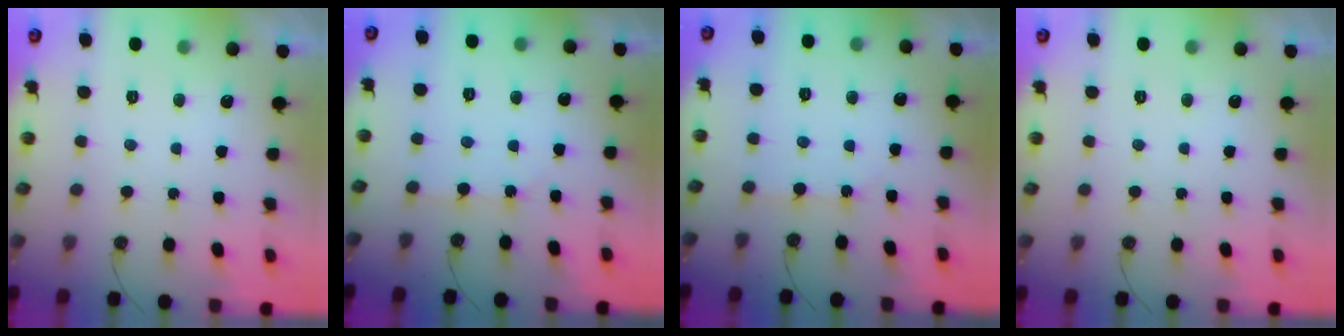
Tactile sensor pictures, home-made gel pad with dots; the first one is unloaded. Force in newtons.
{"total": 2.7, "press": 2.7, "slide": 0.5}
{"total": 2.2, "press": 2.2, "slide": 0.4}
{"total": 0.0}